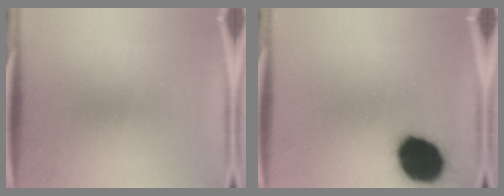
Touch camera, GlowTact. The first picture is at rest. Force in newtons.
{"total": 18.5}